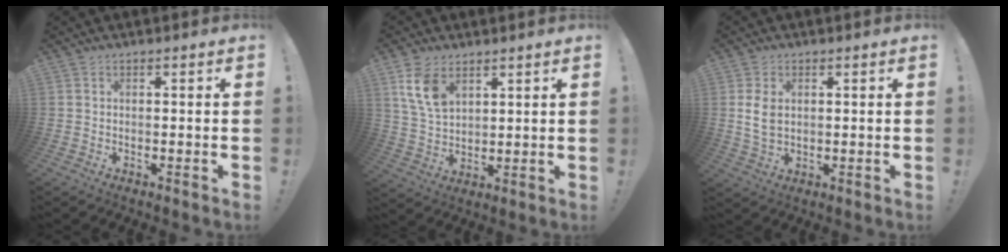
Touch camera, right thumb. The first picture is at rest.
{"total": 9.8, "force": [5.4, 6.0, 5.5], "torque": [-0.100, -0.016, 0.108]}
{"total": 5.1, "force": [1.2, 3.2, 3.8], "torque": [-0.070, -0.004, 0.020]}